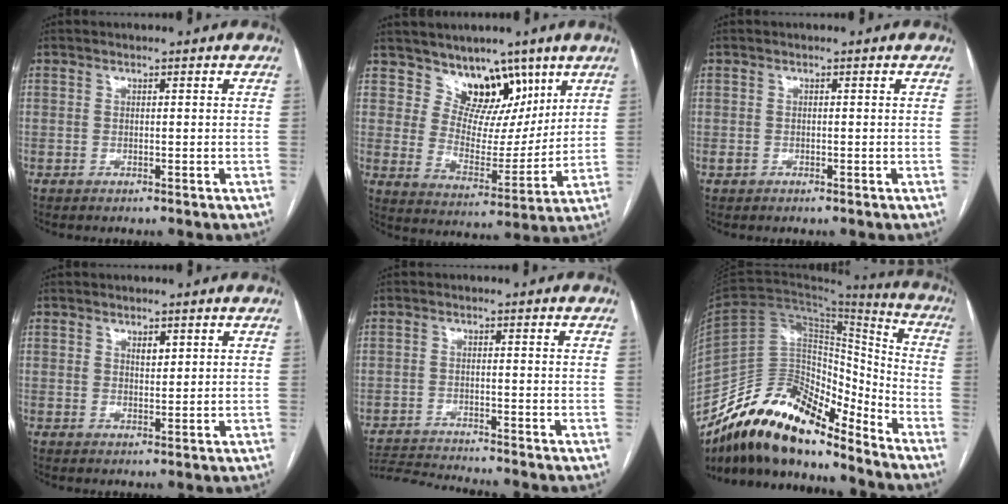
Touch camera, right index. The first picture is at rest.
{"total": 9.8, "force": [6.8, 6.0, 3.9], "torque": [-0.052, 0.006, 0.123]}
{"total": 0.9, "force": [-0.5, 0.8, 0.2], "torque": [-0.006, 0.003, -0.006]}
{"total": 2.1, "force": [0.9, 1.1, 1.5], "torque": [-0.024, 0.000, 0.018]}
{"total": 8.5, "force": [-8.1, -2.0, 1.3], "torque": [-0.026, -0.003, -0.144]}
{"total": 22.9, "force": [-17.8, 7.4, 12.3], "torque": [-0.234, 0.018, -0.316]}